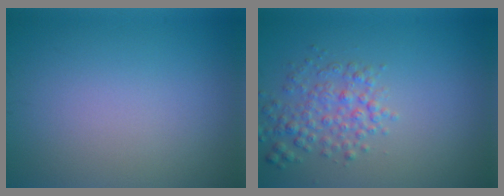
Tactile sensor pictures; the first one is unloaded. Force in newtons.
{"total": 3.1, "press": 3.1, "slide": 0.2}